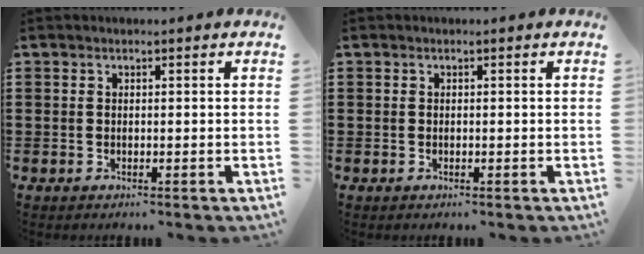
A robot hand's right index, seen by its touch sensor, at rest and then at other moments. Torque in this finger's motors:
{"motor_torque": [-0.09, 1.00, -0.02, -0.01]}